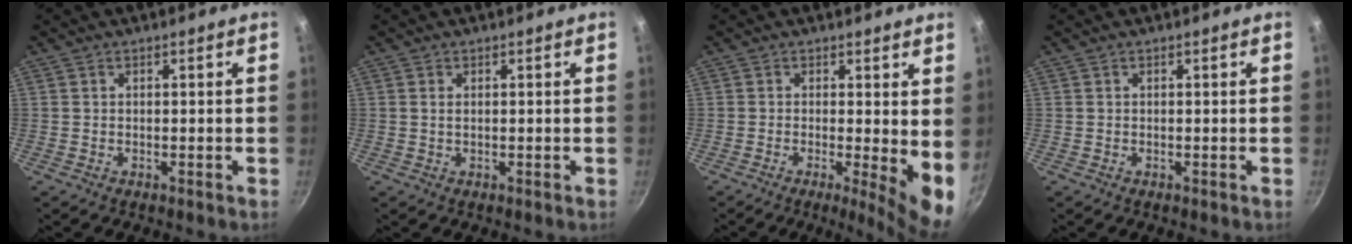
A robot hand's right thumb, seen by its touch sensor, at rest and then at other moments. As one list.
[{"total": 1.0, "force": [0.3, 0.5, 0.8], "torque": [-0.015, 0.001, 0.004]}, {"total": 7.2, "force": [0.0, 1.7, 7.0], "torque": [-0.092, -0.020, -0.001]}, {"total": 0.0}]